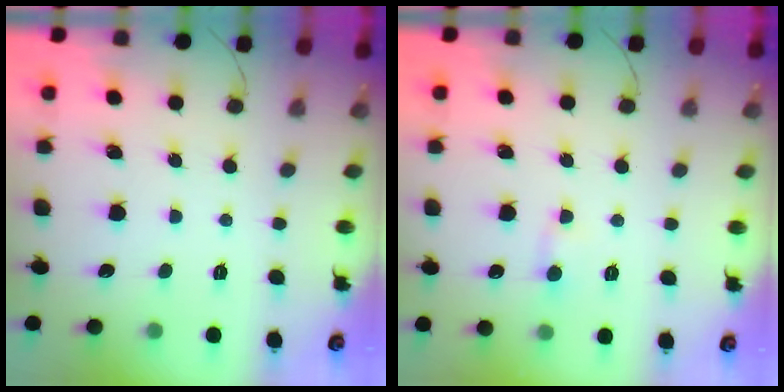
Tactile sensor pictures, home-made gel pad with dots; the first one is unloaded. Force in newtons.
{"total": 2.3, "press": 2.0, "slide": 1.3}